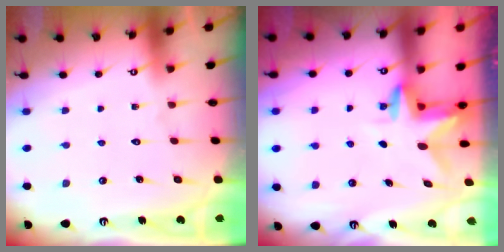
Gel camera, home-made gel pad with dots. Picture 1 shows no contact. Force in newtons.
{"total": 3.1, "press": 3.1, "slide": 0.3}